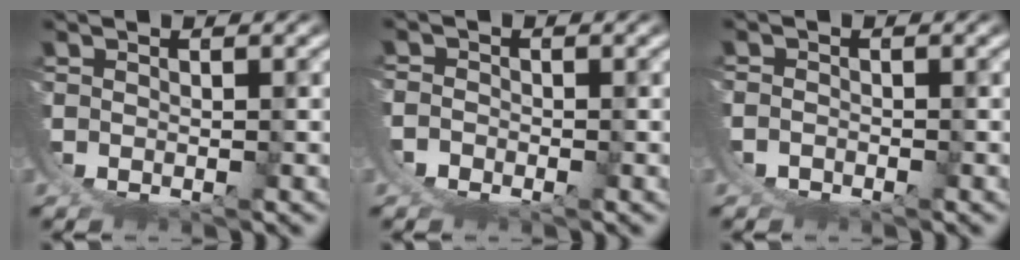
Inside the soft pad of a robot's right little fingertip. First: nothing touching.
{"total": 3.6, "force": [-0.3, 3.4, 1.0], "torque": [-0.046, -0.015, -0.008]}
{"total": 2.1, "force": [-0.2, 2.0, 0.7], "torque": [-0.034, -0.011, -0.003]}